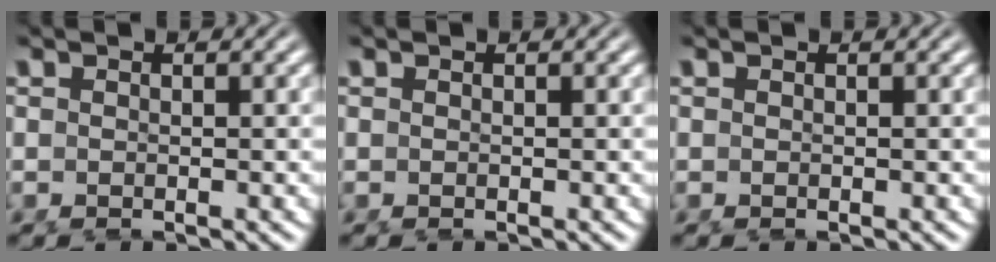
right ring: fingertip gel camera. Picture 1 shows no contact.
{"total": 0.0}
{"total": 0.0}